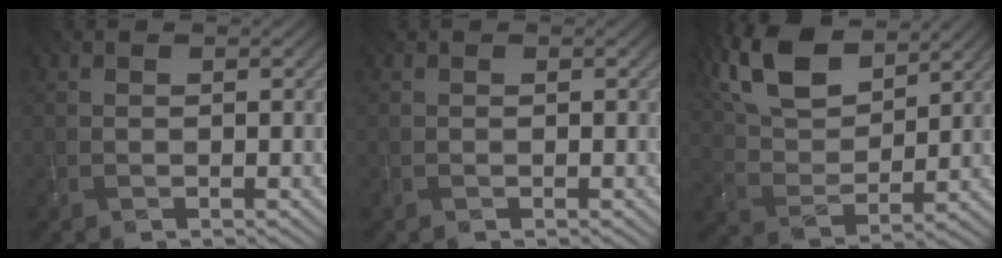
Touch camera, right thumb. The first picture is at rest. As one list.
[{"total": 0.0}, {"total": 11.9, "force": [7.3, 5.0, 7.9], "torque": [-0.184, 0.025, 0.134]}]